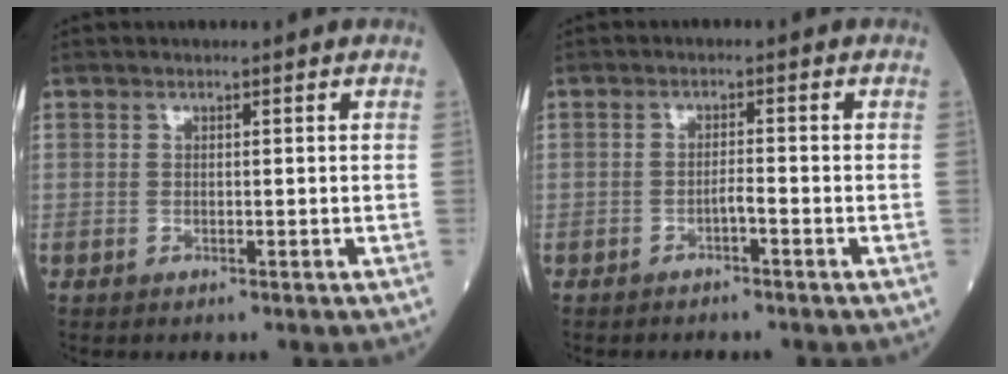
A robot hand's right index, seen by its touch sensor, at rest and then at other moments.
{"total": 1.4, "force": [-1.0, -0.1, 1.0], "torque": [-0.018, 0.002, -0.019]}